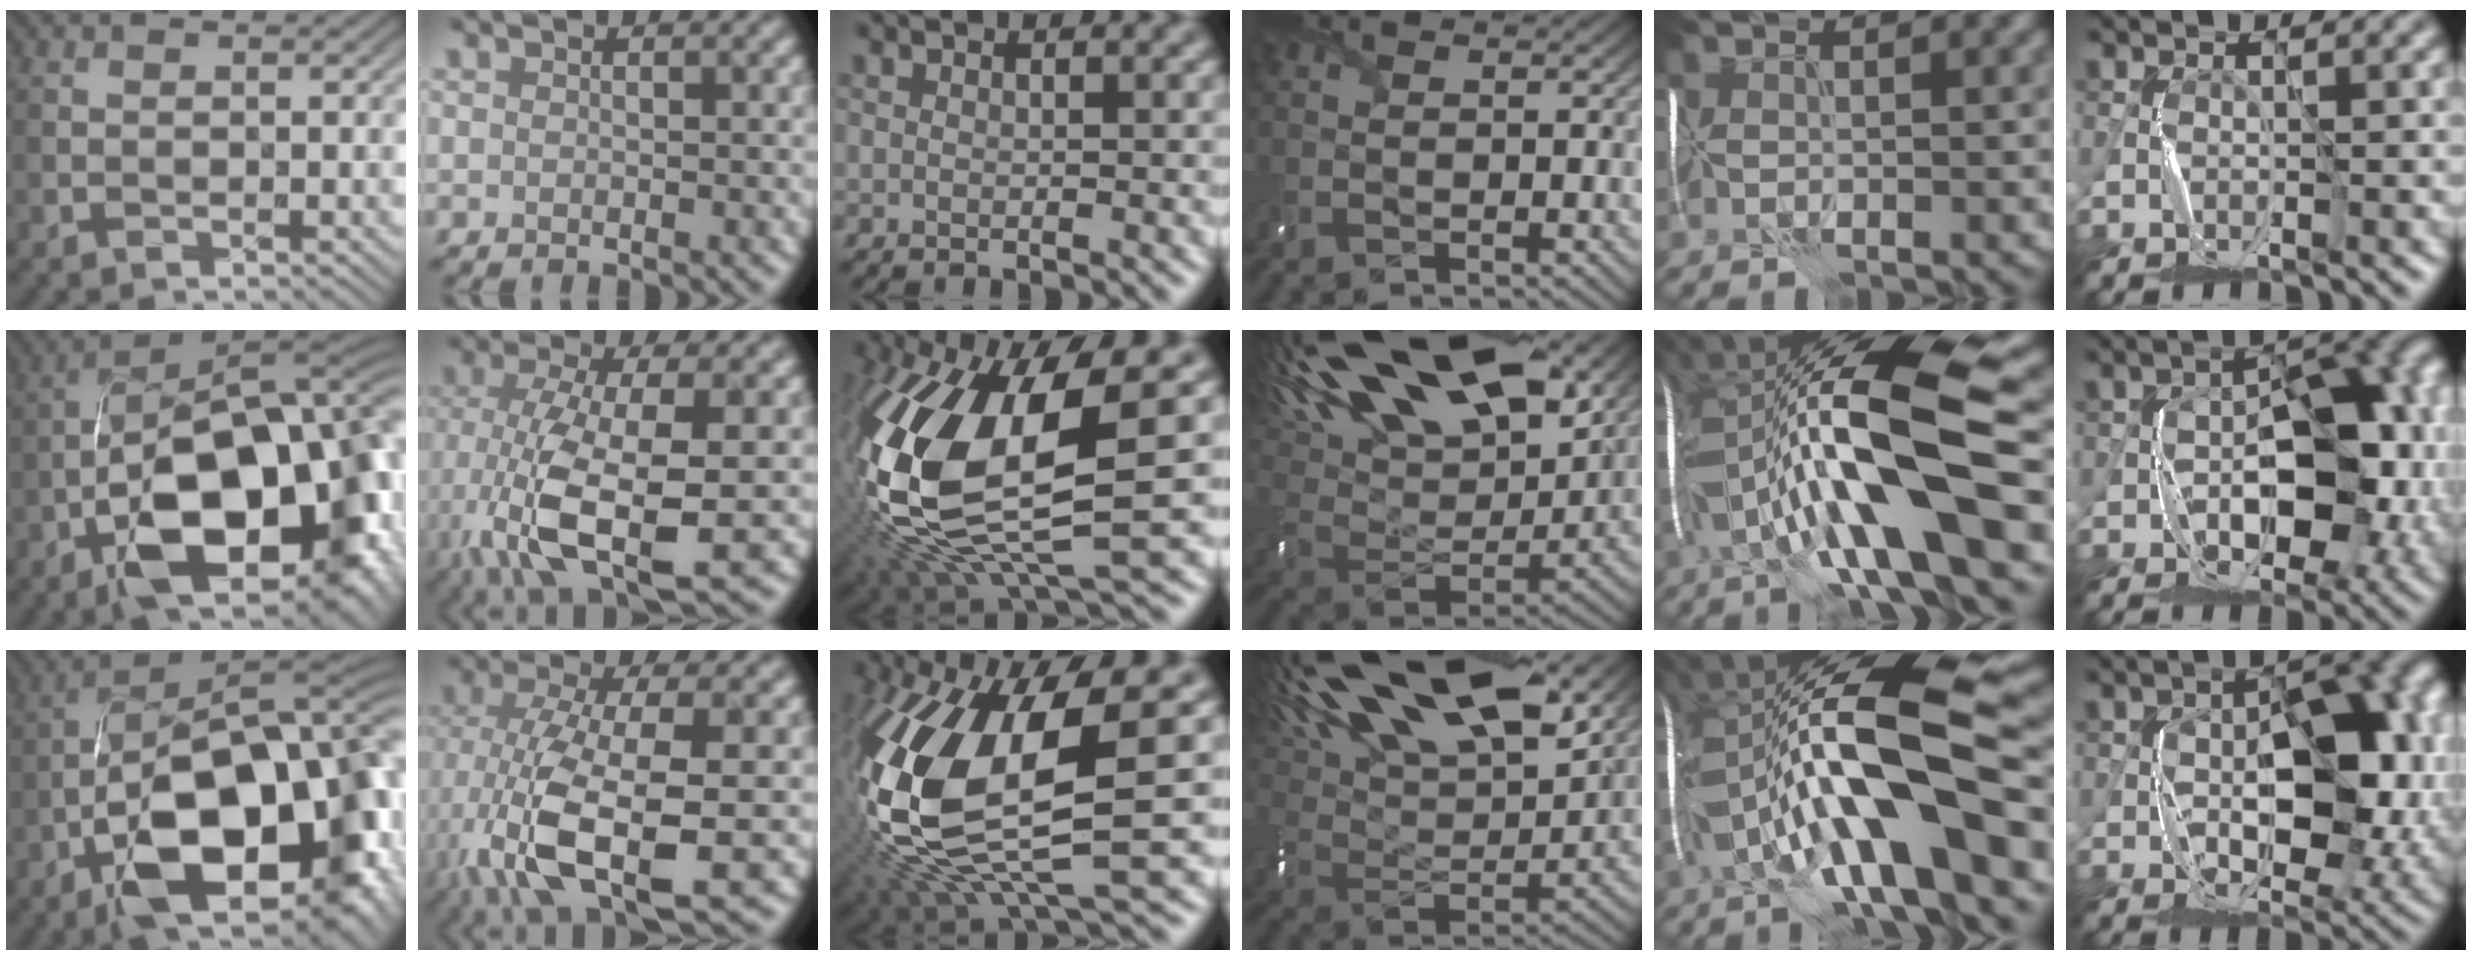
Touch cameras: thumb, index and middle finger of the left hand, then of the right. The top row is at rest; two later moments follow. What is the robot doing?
{"motion": "wrap", "object": "thread"}